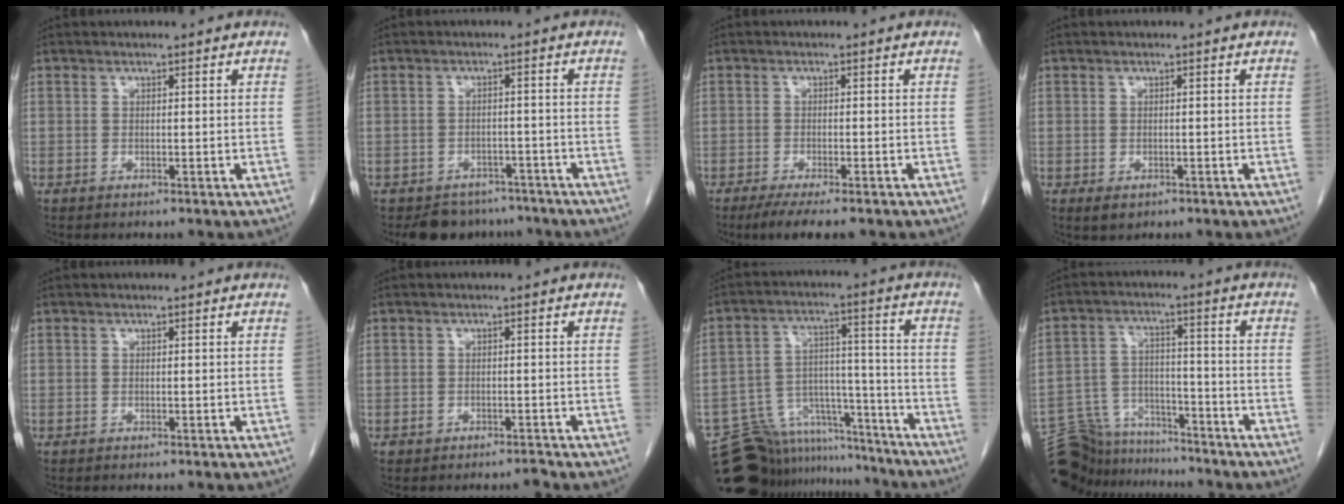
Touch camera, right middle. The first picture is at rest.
{"total": 6.0, "force": [-5.2, 3.0, 0.1], "torque": [0.011, 0.007, -0.071]}
{"total": 5.6, "force": [-4.2, 0.7, 3.7], "torque": [-0.057, -0.014, -0.064]}
{"total": 1.5, "force": [-0.7, 1.0, 0.8], "torque": [-0.012, 0.001, -0.001]}
{"total": 0.0}
{"total": 0.9, "force": [-0.8, 0.3, 0.3], "torque": [-0.001, 0.001, -0.013]}
{"total": 17.7, "force": [-16.3, 6.1, 3.0], "torque": [-0.055, 0.049, -0.240]}
{"total": 14.1, "force": [-13.1, 4.6, 2.4], "torque": [-0.054, 0.027, -0.210]}